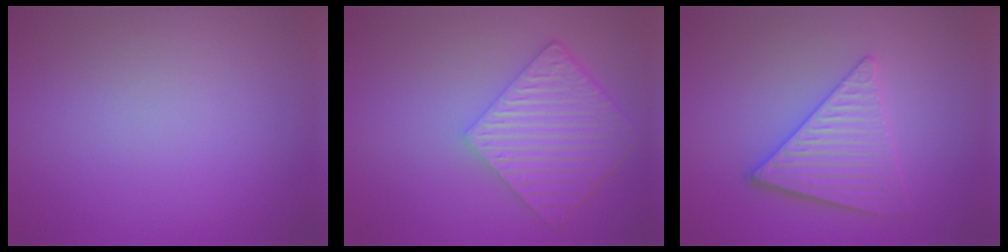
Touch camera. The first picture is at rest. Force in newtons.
{"total": 6.0, "press": 4.6, "slide": 4.0}
{"total": 4.5, "press": 3.7, "slide": 2.5}